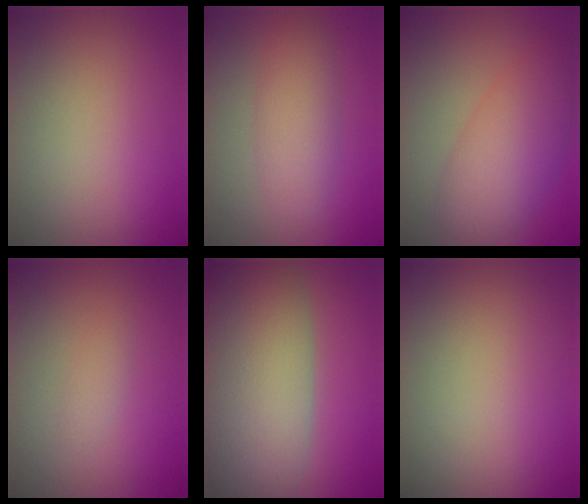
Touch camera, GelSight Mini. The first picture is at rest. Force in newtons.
{"total": 3.4, "press": 3.4, "slide": 0.2}
{"total": 5.9, "press": 5.9, "slide": 0.1}
{"total": 0.9, "press": 0.9, "slide": 0.0}
{"total": 11.7, "press": 11.7, "slide": 0.7}
{"total": 0.0}